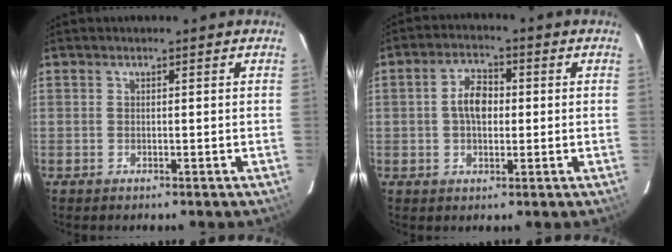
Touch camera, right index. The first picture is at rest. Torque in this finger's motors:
{"motor_torque": [0.68, -0.03, 0.52, 0.09]}